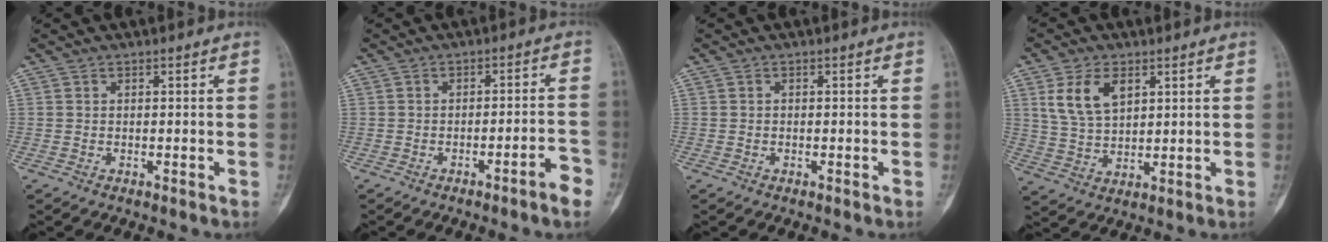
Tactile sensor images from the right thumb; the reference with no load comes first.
{"total": 4.8, "force": [-2.9, 0.3, 3.8], "torque": [-0.057, 0.027, -0.039]}
{"total": 0.0}
{"total": 8.4, "force": [3.5, 4.8, 5.9], "torque": [-0.106, -0.011, 0.074]}